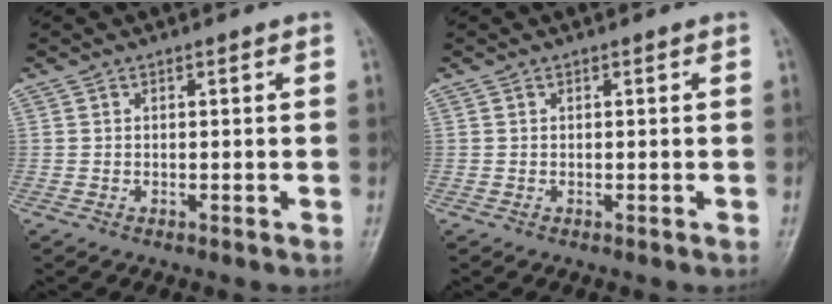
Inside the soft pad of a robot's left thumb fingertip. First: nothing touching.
{"total": 0.0}